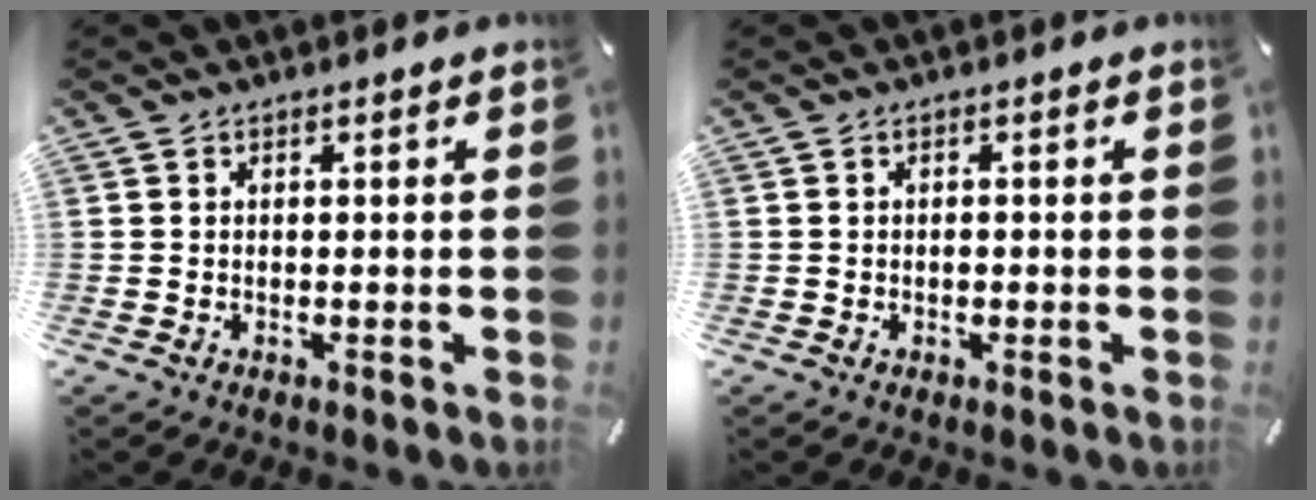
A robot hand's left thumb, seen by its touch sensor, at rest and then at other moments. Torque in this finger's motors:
{"motor_torque": [-0.08, 0.22, -0.02, -0.09, 0.06]}